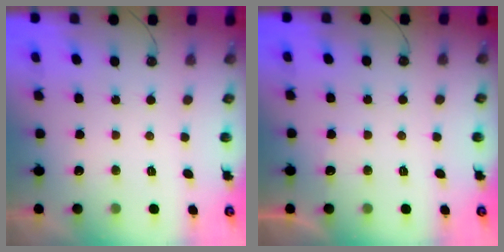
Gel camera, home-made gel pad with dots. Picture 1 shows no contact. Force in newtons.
{"total": 2.5, "press": 2.5, "slide": 0.5}